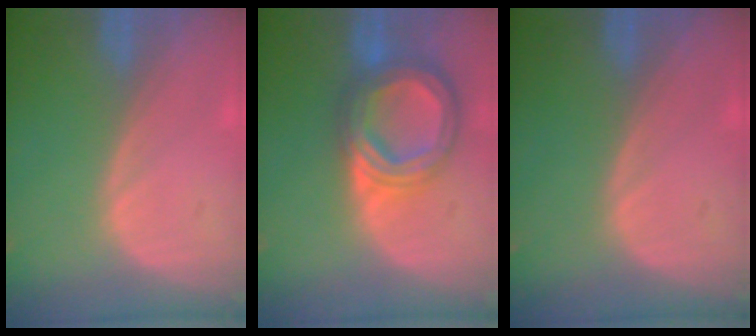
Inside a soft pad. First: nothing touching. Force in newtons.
{"total": 8.7, "press": 8.6, "slide": 0.8}
{"total": 0.0}